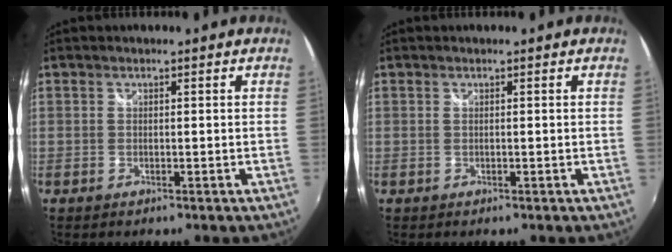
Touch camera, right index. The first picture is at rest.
{"total": 0.0}